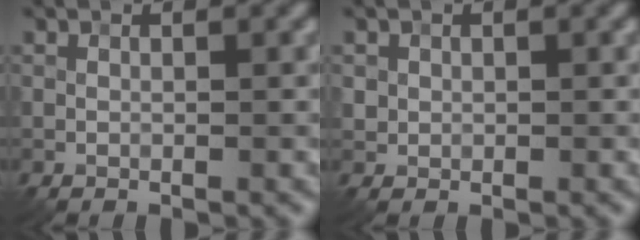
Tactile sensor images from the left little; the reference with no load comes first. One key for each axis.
{"total": 0.9, "fx": 0.2, "fy": 0.9, "fz": 0.0, "tx": 0.007, "ty": -0.005, "tz": 0.004}